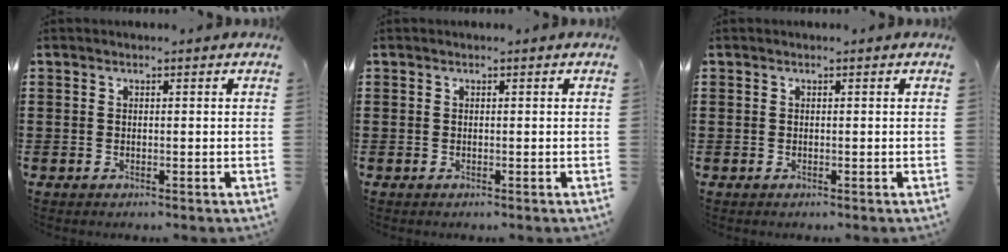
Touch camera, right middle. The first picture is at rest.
{"total": 0.0}
{"total": 0.0}